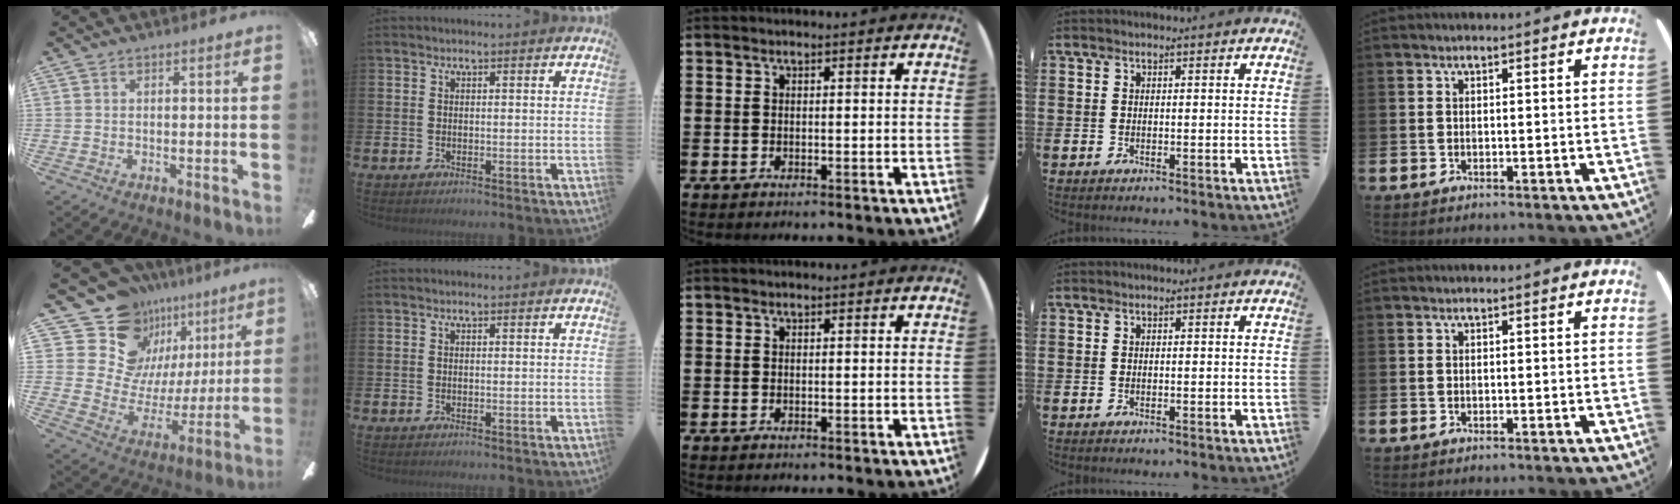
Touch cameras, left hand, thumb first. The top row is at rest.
{"thumb": {"total": 16.7, "force": [12.4, 10.7, 3.5], "torque": [-0.086, -0.100, 0.249]}}